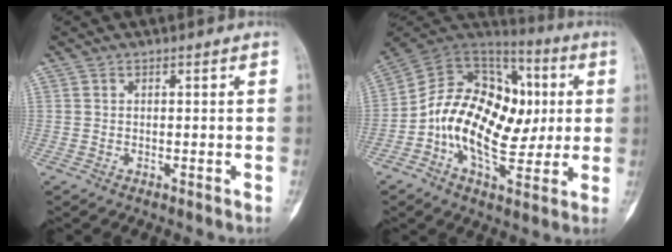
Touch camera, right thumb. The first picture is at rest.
{"total": 22.2, "force": [-0.4, 13.9, 17.2], "torque": [-0.261, 0.026, -0.006]}